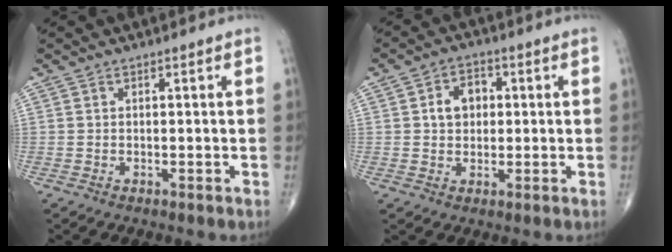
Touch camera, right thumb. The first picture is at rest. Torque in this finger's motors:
{"motor_torque": [-0.25, -0.23, 0.11, -0.06, 0.05]}